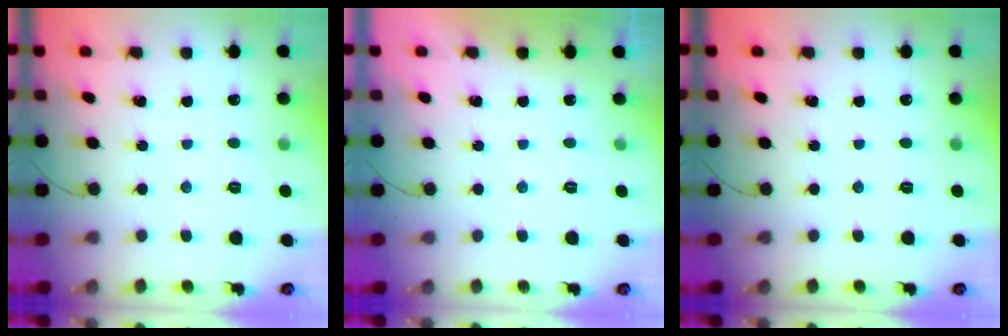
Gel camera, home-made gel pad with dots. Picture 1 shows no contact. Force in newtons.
{"total": 0.0}
{"total": 0.0}